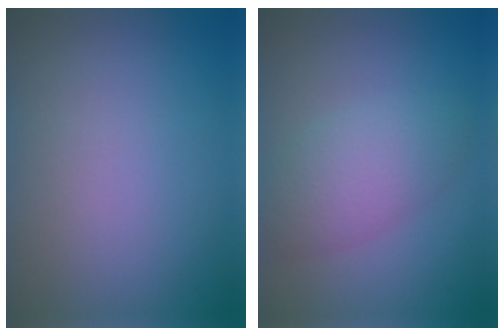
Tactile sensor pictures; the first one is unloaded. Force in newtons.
{"total": 4.2, "press": 4.2, "slide": 0.1}